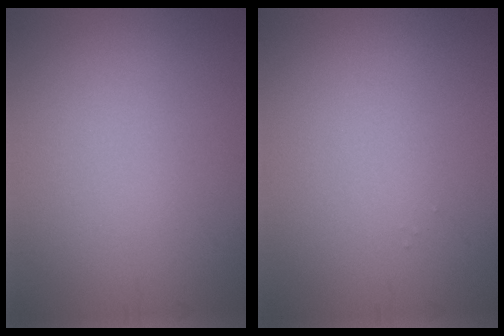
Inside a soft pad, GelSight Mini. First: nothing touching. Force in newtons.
{"total": 0.0}